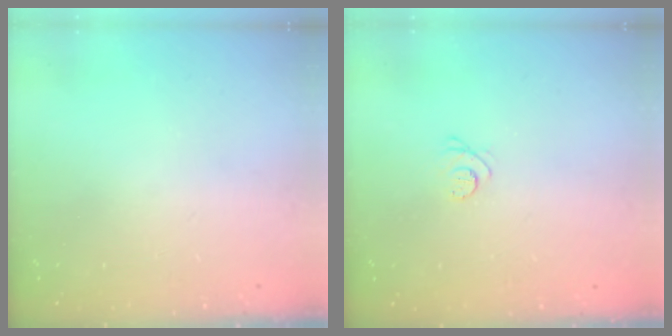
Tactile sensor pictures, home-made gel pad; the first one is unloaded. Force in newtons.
{"total": 2.3, "press": 2.3, "slide": 0.3}